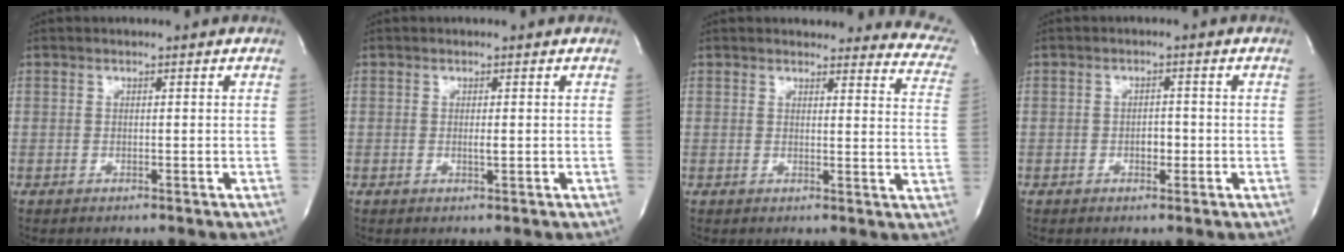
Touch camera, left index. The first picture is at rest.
{"total": 0.8, "force": [0.0, 0.1, 0.8], "torque": [-0.018, -0.002, 0.001]}
{"total": 10.5, "force": [10.1, 1.9, 2.3], "torque": [0.010, -0.056, 0.071]}
{"total": 1.9, "force": [-0.6, 1.1, 1.4], "torque": [-0.019, 0.005, -0.007]}